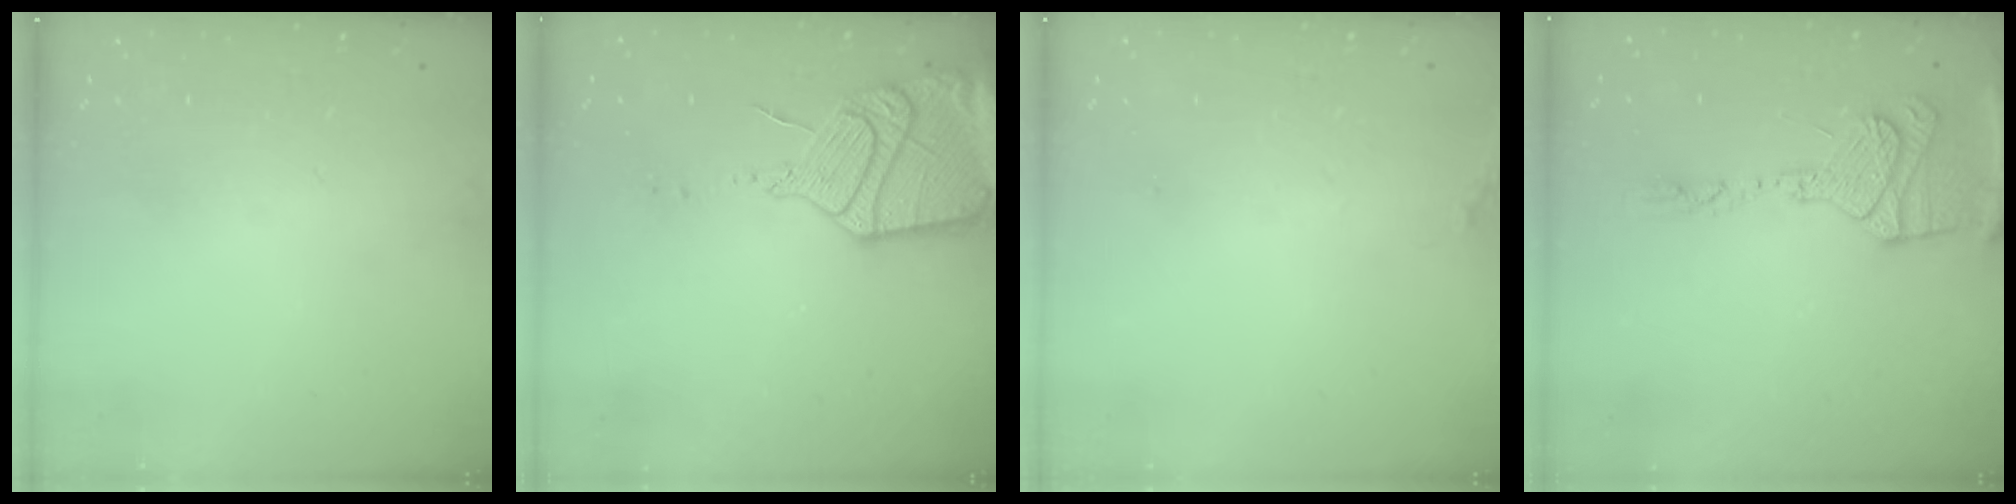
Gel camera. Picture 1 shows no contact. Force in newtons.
{"total": 19.2, "press": 18.4, "slide": 5.2}
{"total": 5.2, "press": 4.9, "slide": 1.8}
{"total": 14.7, "press": 14.6, "slide": 1.8}